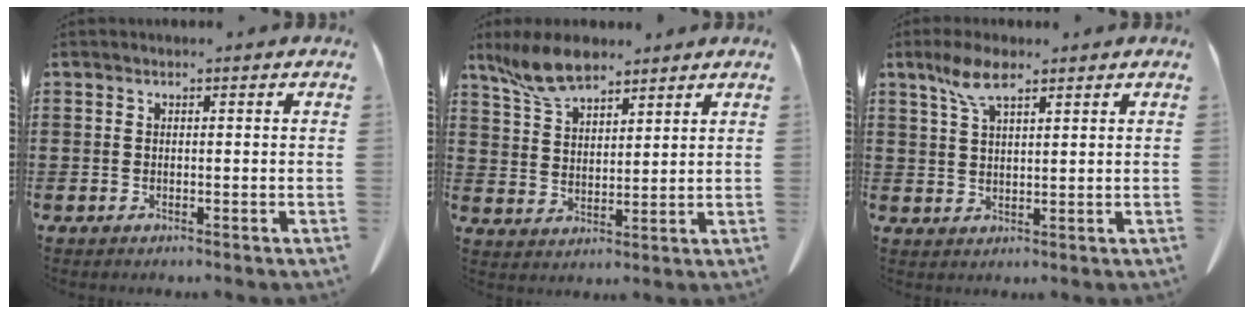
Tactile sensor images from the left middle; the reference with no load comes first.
{"total": 7.7, "force": [6.2, 2.7, 3.8], "torque": [-0.093, -0.006, 0.118]}
{"total": 5.6, "force": [3.4, 1.8, 4.2], "torque": [-0.091, 0.004, 0.061]}